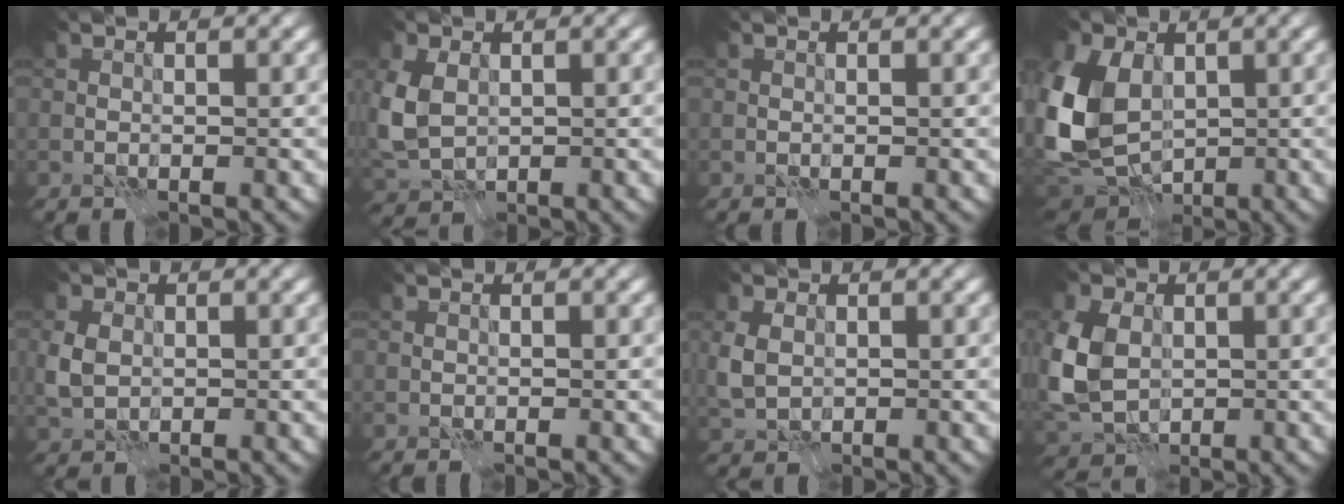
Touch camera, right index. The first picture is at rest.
{"total": 4.9, "force": [0.4, 3.6, 3.3], "torque": [-0.092, -0.004, 0.007]}
{"total": 0.0}
{"total": 11.1, "force": [0.7, 7.7, 8.0], "torque": [-0.207, -0.006, 0.003]}
{"total": 2.8, "force": [0.1, 2.2, 1.8], "torque": [-0.046, 0.001, 0.000]}
{"total": 0.0}
{"total": 3.1, "force": [0.2, 2.3, 2.0], "torque": [-0.055, -0.002, 0.006]}
{"total": 7.6, "force": [0.4, 5.7, 5.0], "torque": [-0.139, 0.000, 0.001]}